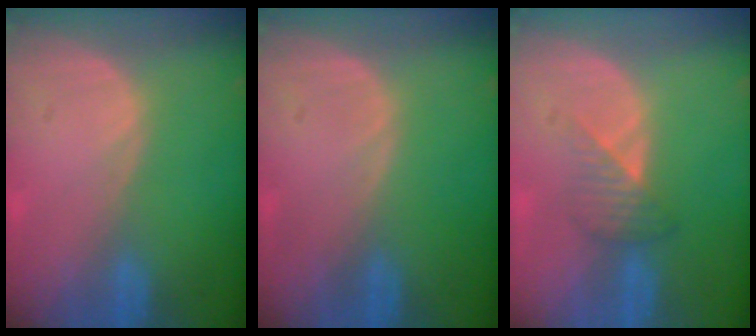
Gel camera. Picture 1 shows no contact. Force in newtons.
{"total": 0.0}
{"total": 3.3, "press": 3.1, "slide": 1.2}